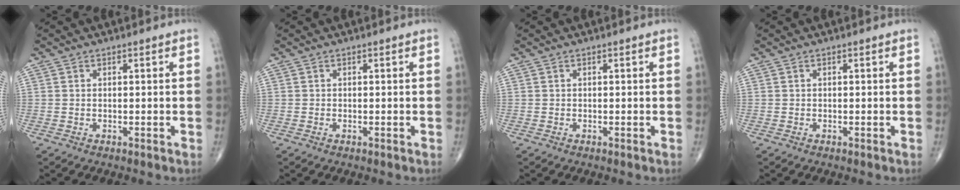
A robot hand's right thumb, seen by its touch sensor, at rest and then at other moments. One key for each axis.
{"total": 0.0}
{"total": 0.0}
{"total": 0.0}